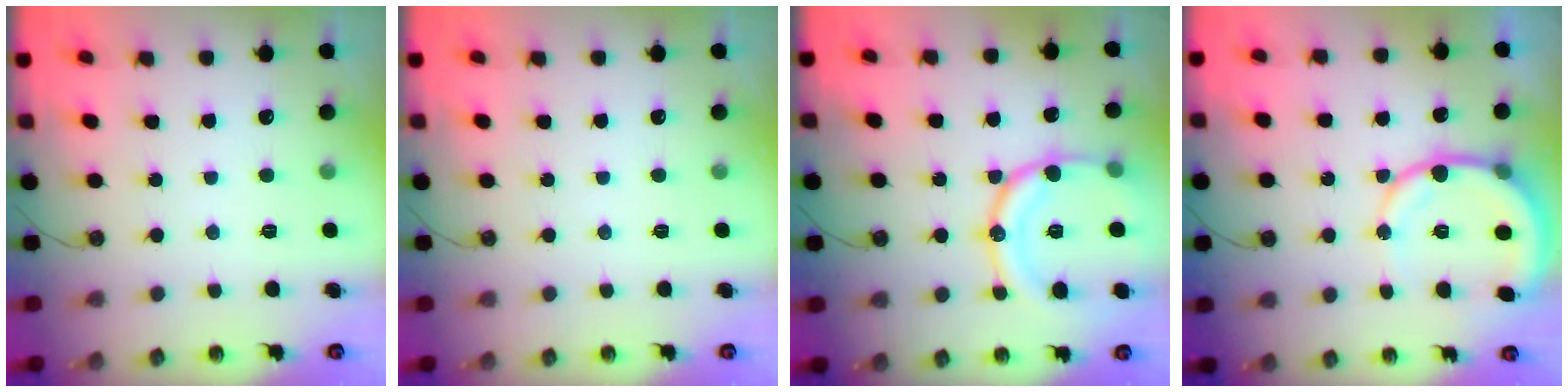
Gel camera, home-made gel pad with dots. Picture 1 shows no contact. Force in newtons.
{"total": 0.0}
{"total": 17.5, "press": 17.5, "slide": 1.0}
{"total": 11.3, "press": 11.0, "slide": 2.3}